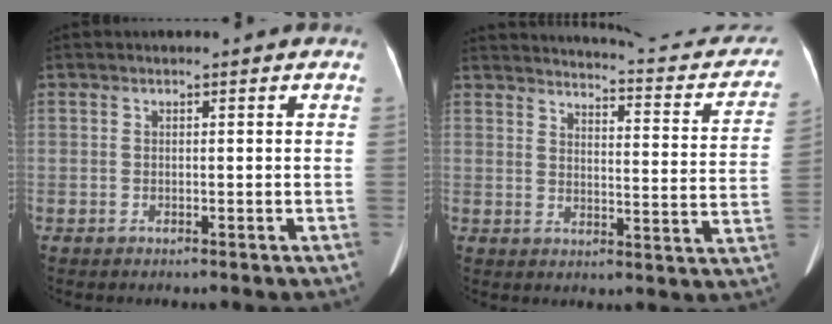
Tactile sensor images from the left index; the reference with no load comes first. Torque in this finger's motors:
{"motor_torque": [0.85, -1.29, 0.17, 0.01]}